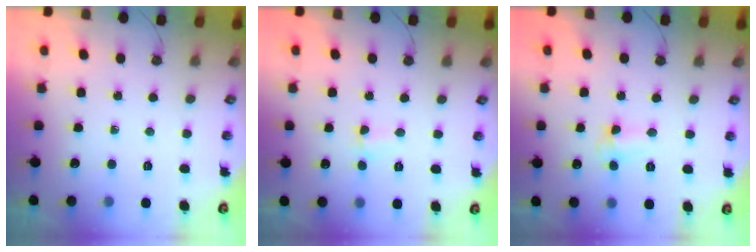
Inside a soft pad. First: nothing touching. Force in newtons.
{"total": 2.7, "press": 2.6, "slide": 0.7}
{"total": 3.0, "press": 2.9, "slide": 0.5}